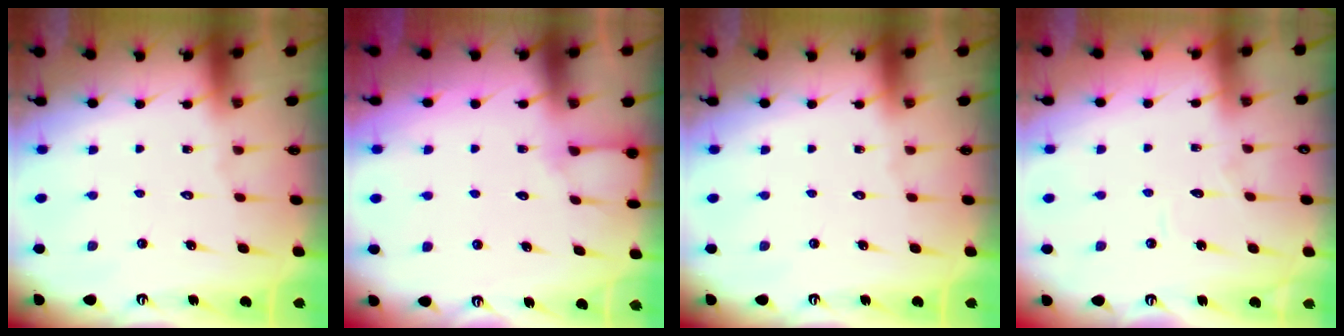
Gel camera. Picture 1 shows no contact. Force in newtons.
{"total": 4.4, "press": 4.4, "slide": 0.5}
{"total": 0.0}
{"total": 2.7, "press": 2.7, "slide": 0.3}